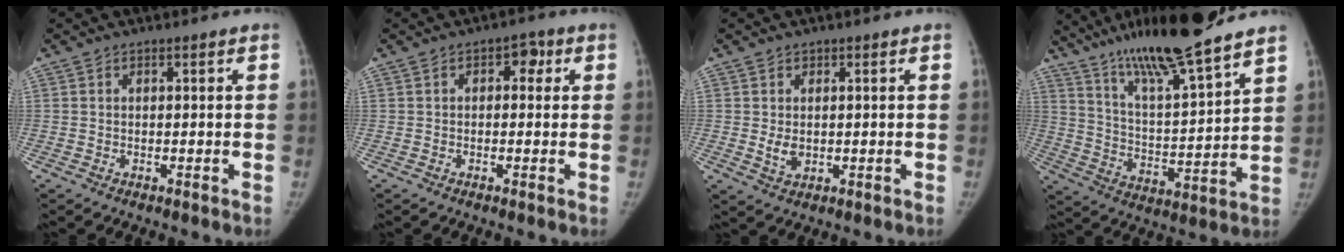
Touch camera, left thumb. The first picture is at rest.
{"total": 2.9, "force": [0.7, 1.9, 2.0], "torque": [0.000, 0.000, -0.003]}
{"total": 2.7, "force": [0.3, 2.0, 1.9], "torque": [-0.029, -0.008, 0.015]}
{"total": 19.2, "force": [15.6, 1.3, 11.1], "torque": [-0.166, -0.071, 0.275]}